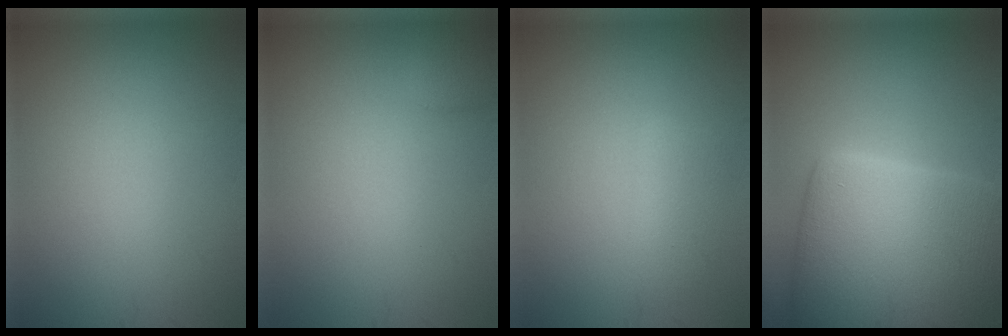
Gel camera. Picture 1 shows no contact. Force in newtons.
{"total": 1.3, "press": 1.3, "slide": 0.1}
{"total": 2.1, "press": 2.1, "slide": 0.1}
{"total": 14.8, "press": 14.8, "slide": 1.2}